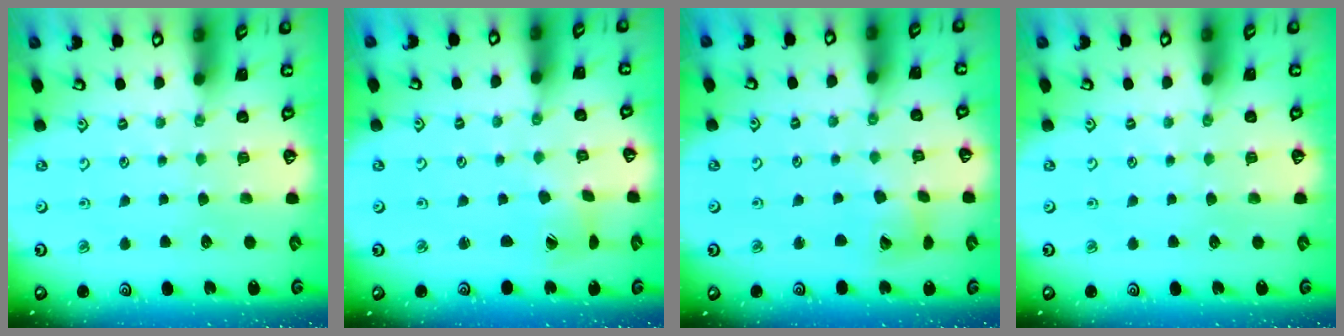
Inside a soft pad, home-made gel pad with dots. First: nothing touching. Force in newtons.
{"total": 2.5, "press": 2.5, "slide": 0.4}
{"total": 8.0, "press": 7.9, "slide": 1.1}
{"total": 0.0}